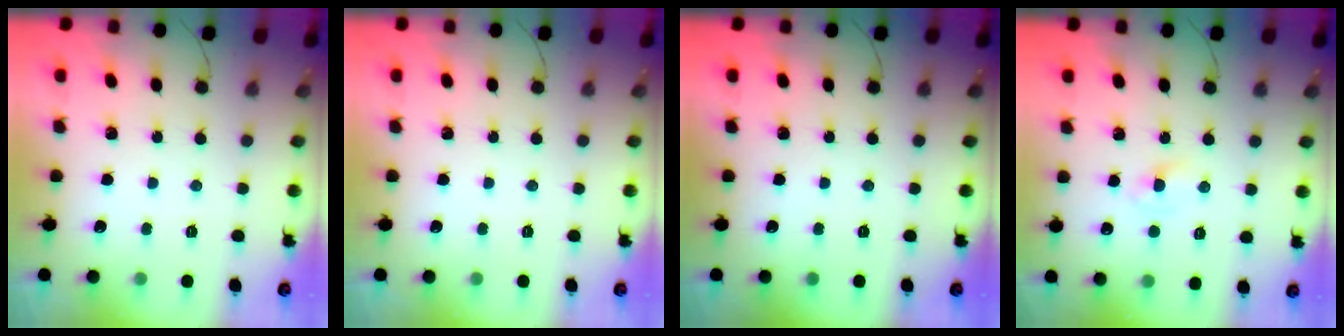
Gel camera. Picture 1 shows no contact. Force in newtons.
{"total": 0.0}
{"total": 0.0}
{"total": 2.2, "press": 2.0, "slide": 0.9}